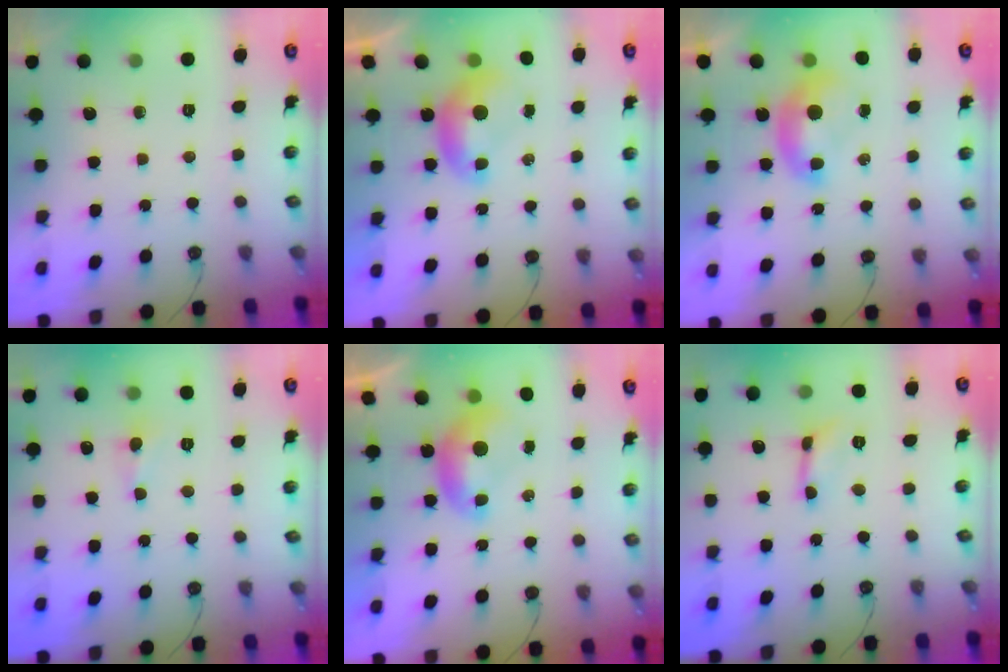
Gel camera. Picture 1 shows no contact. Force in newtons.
{"total": 0.0}
{"total": 1.6, "press": 1.5, "slide": 0.3}
{"total": 1.2, "press": 1.1, "slide": 0.6}
{"total": 0.0}
{"total": 0.0}